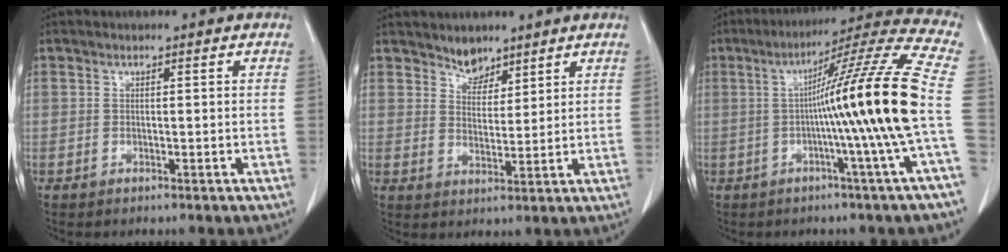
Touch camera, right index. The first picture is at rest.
{"total": 3.7, "force": [3.1, 1.9, 0.7], "torque": [-0.008, -0.001, 0.056]}
{"total": 17.1, "force": [-1.3, -3.3, 16.7], "torque": [-0.237, 0.003, -0.031]}